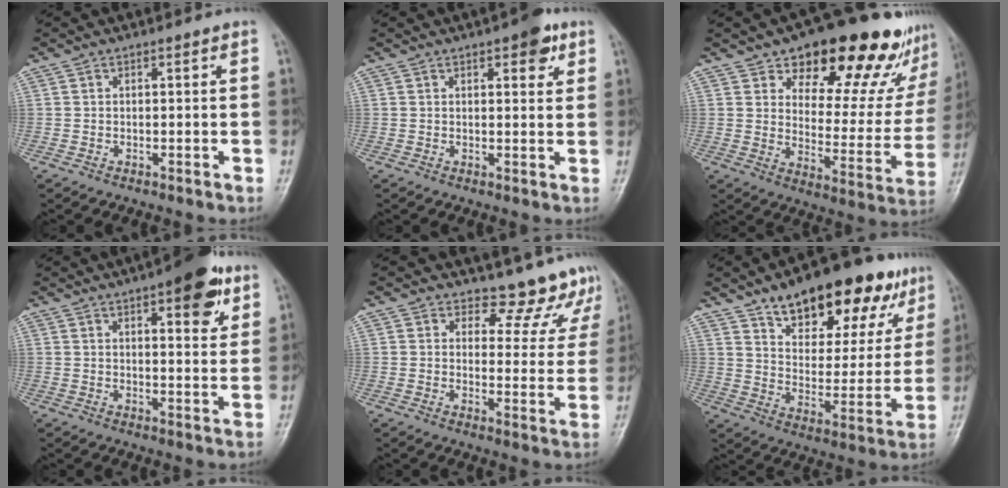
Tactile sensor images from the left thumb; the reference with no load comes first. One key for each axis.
{"total": 5.0, "fx": 2.7, "fy": 2.2, "fz": 3.7, "tx": -0.027, "ty": -0.007, "tz": 0.028}
{"total": 24.0, "fx": 16.3, "fy": 10.5, "fz": 14.1, "tx": -0.139, "ty": -0.074, "tz": 0.219}
{"total": 11.0, "fx": 5.7, "fy": 4.1, "fz": 8.5, "tx": -0.082, "ty": -0.019, "tz": 0.070}
{"total": 11.0, "fx": 10.1, "fy": 4.4, "fz": 0.0, "tx": 0.055, "ty": -0.076, "tz": 0.101}
{"total": 22.7, "fx": 14.5, "fy": 10.1, "fz": 14.2, "tx": -0.153, "ty": -0.043, "tz": 0.222}